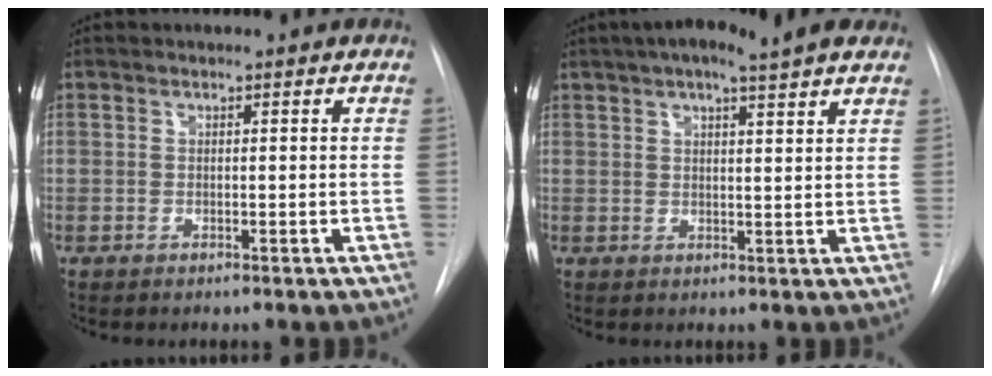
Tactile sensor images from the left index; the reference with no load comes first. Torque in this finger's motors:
{"motor_torque": [0.91, -0.85, 0.03, 0.09]}